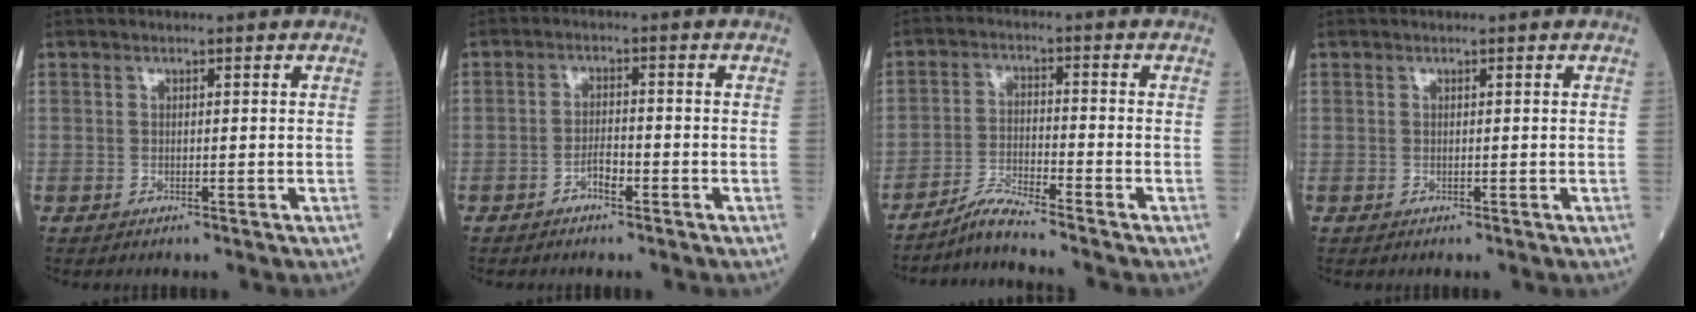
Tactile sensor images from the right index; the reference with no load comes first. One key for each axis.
{"total": 2.5, "fx": -1.5, "fy": 0.6, "fz": 1.8, "tx": -0.030, "ty": 0.004, "tz": -0.029}
{"total": 4.7, "fx": -4.4, "fy": -1.2, "fz": 1.3, "tx": -0.034, "ty": -0.023, "tz": -0.088}
{"total": 0.0}